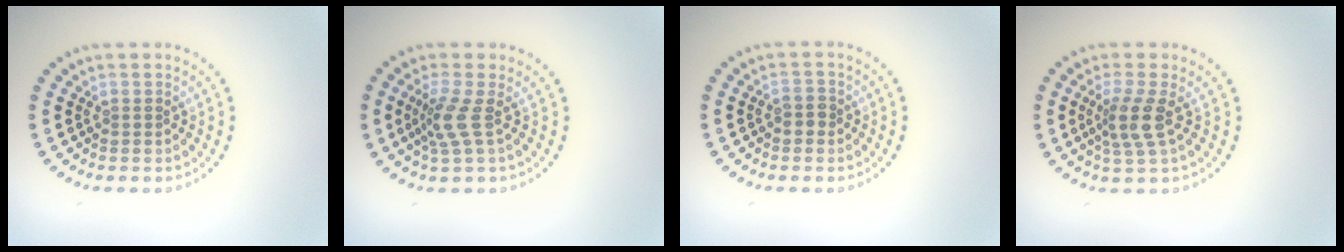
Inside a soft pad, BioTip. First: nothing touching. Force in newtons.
{"total": 2.5, "press": 1.9, "slide": 1.7}
{"total": 1.4, "press": 1.4, "slide": 0.3}
{"total": 2.9, "press": 2.3, "slide": 1.7}